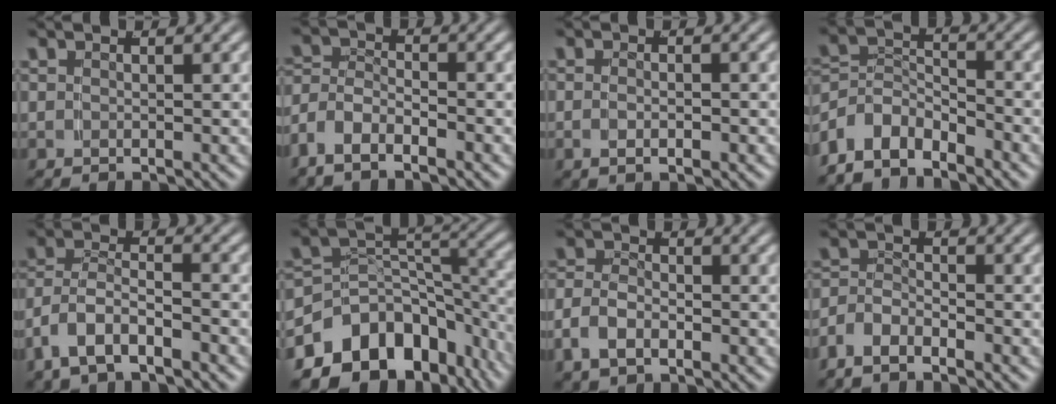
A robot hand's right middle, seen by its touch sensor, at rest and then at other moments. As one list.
[{"total": 4.5, "force": [-2.3, 3.2, 2.0], "torque": [-0.057, -0.018, -0.042]}, {"total": 1.4, "force": [-0.8, 0.2, 1.1], "torque": [-0.024, -0.005, -0.010]}, {"total": 6.6, "force": [-3.4, 4.9, 2.9], "torque": [-0.076, -0.033, -0.053]}, {"total": 5.3, "force": [-2.5, 3.8, 2.7], "torque": [-0.083, -0.027, -0.038]}, {"total": 15.8, "force": [-7.9, 11.0, 8.1], "torque": [-0.148, -0.046, -0.114]}, {"total": 3.7, "force": [-1.4, 2.6, 2.2], "torque": [-0.059, -0.016, -0.020]}, {"total": 3.3, "force": [-2.3, 2.0, 1.4], "torque": [-0.038, -0.012, -0.041]}]